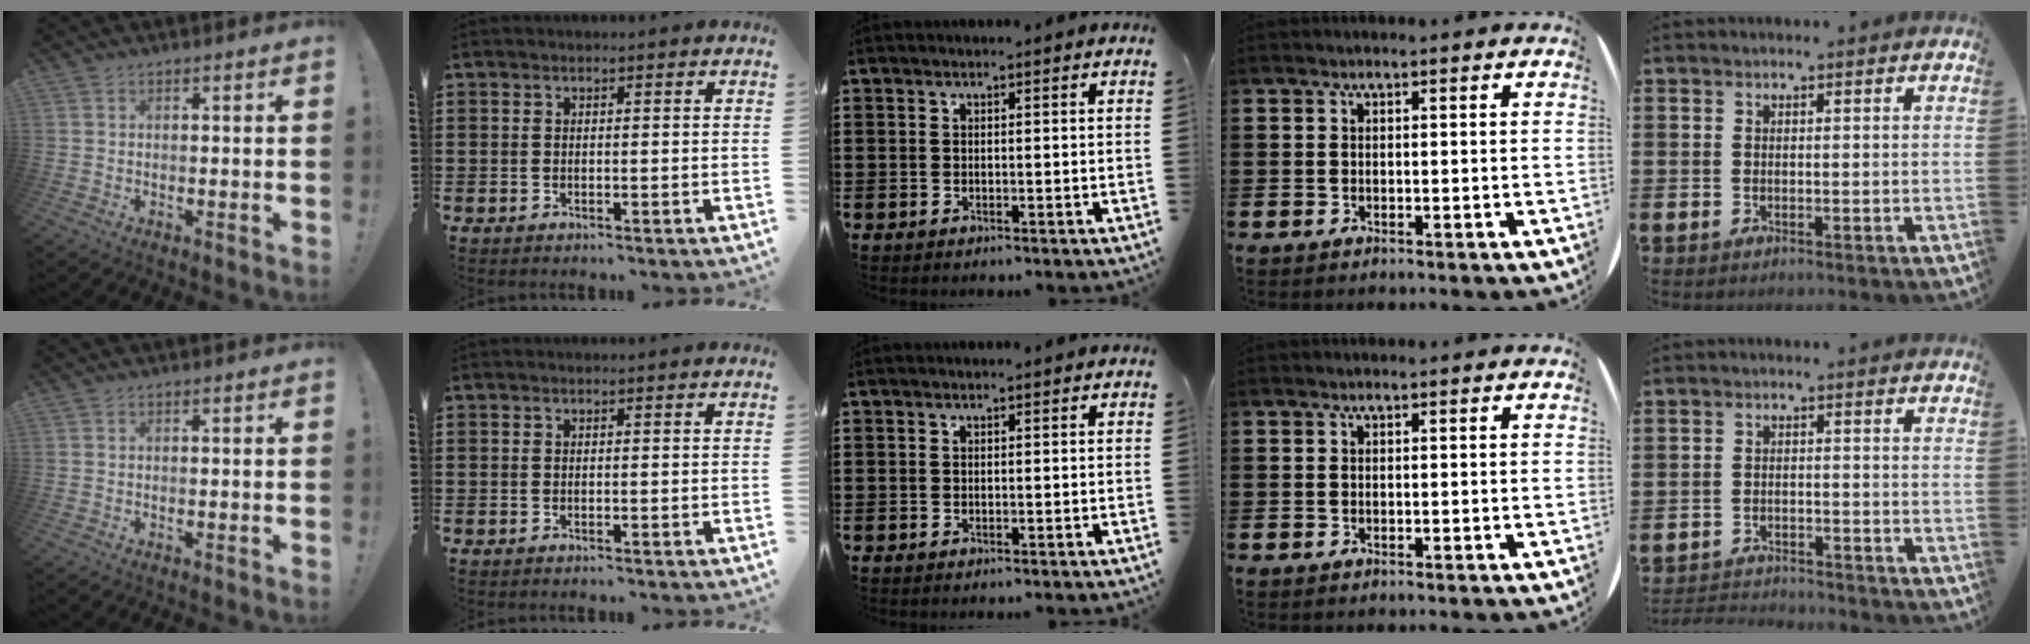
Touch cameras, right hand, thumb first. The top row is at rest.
{"little": {"total": 2.4, "force": [-2.4, 0.2, -0.2], "torque": [-0.003, 0.001, -0.054]}}